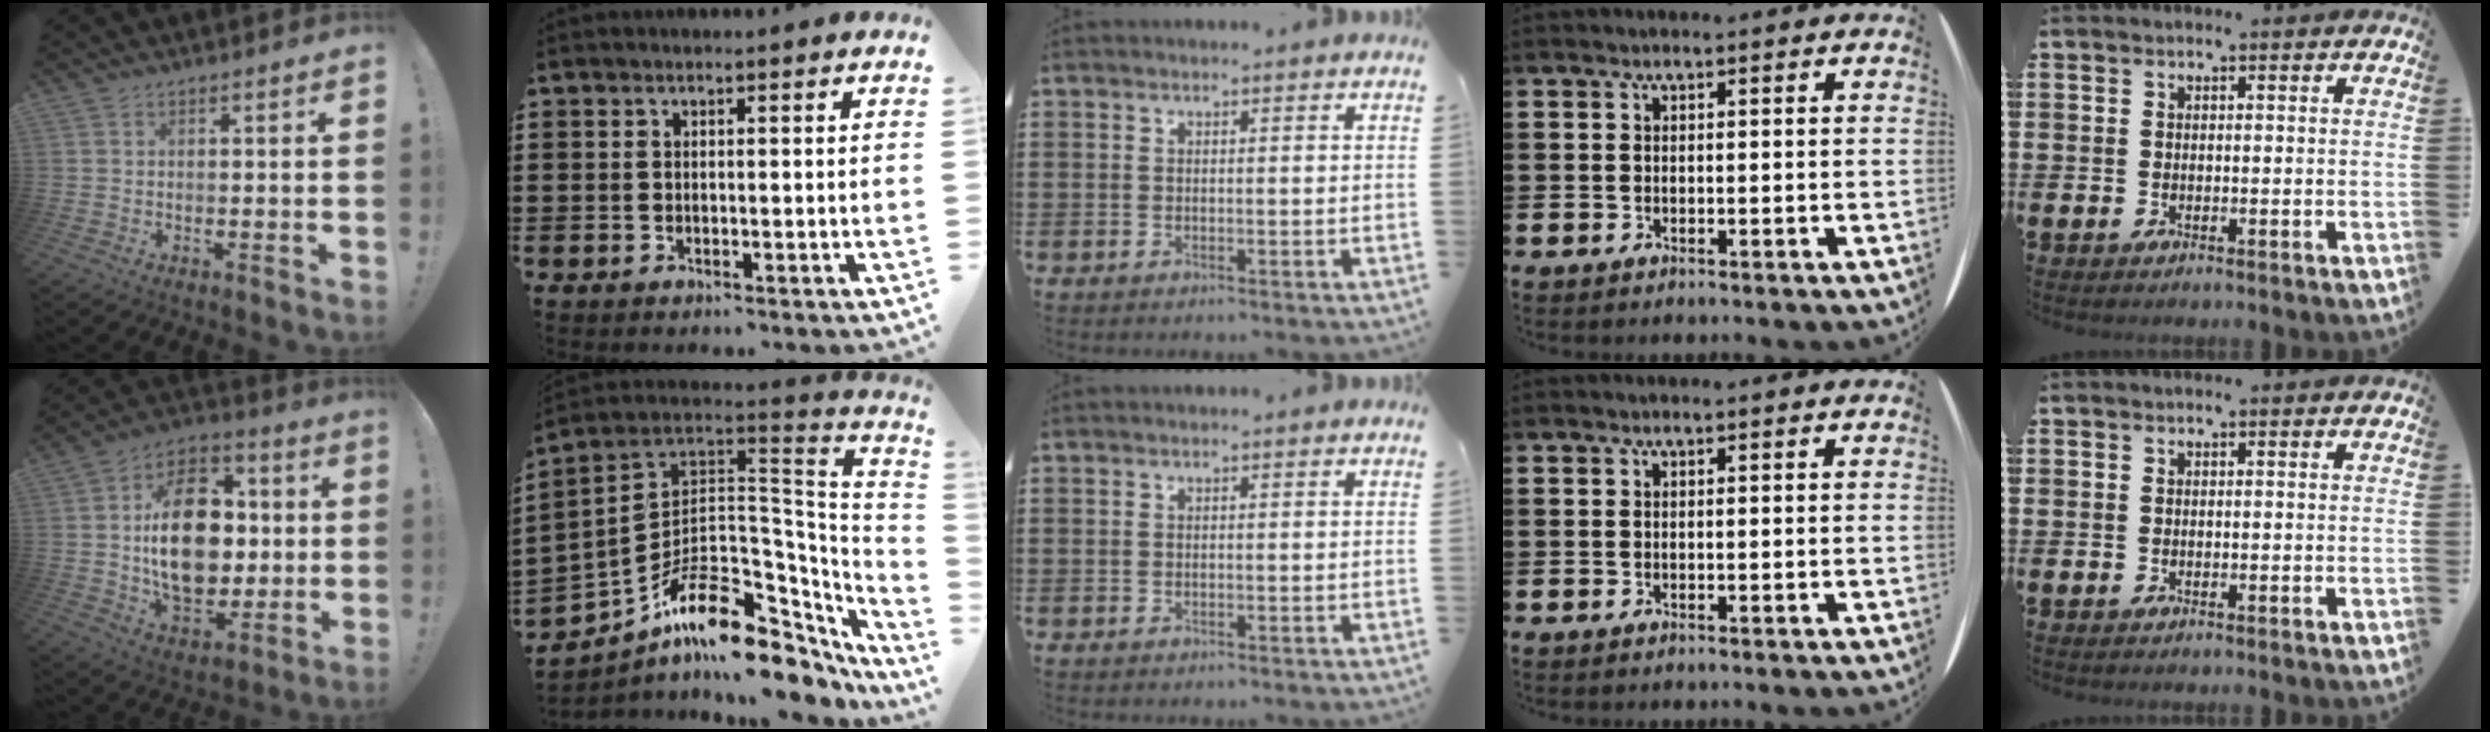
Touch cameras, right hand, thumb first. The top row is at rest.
{"thumb": {"total": 22.9, "force": [0.7, 15.5, 16.9], "torque": [-0.278, 0.006, 0.021]}, "index": {"total": 12.6, "force": [-8.0, 6.0, 7.8], "torque": [-0.146, 0.010, -0.148]}}